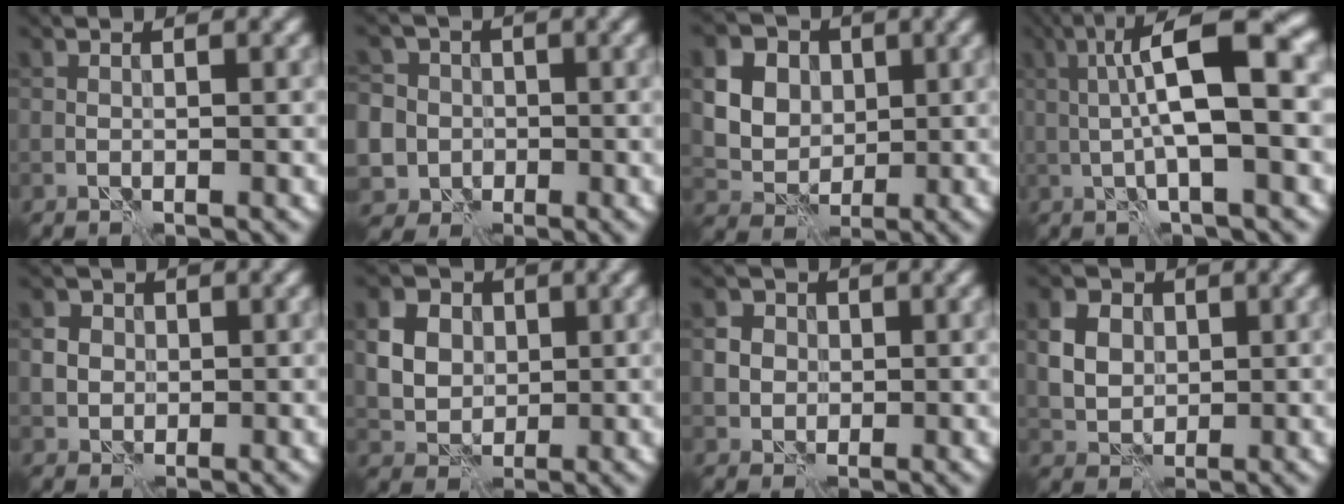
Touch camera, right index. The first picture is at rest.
{"total": 8.9, "force": [-1.3, 8.5, 2.5], "torque": [-0.056, 0.010, -0.057]}
{"total": 13.0, "force": [4.5, 10.7, 5.9], "torque": [-0.131, 0.022, 0.076]}
{"total": 8.9, "force": [1.0, 2.0, 8.6], "torque": [-0.138, 0.018, 0.011]}
{"total": 4.0, "force": [0.9, 3.6, 1.5], "torque": [-0.018, 0.017, 0.006]}
{"total": 8.6, "force": [2.6, 7.1, 4.2], "torque": [-0.078, 0.028, 0.037]}
{"total": 5.2, "force": [1.1, 4.7, 1.9], "torque": [-0.030, 0.025, 0.008]}
{"total": 5.6, "force": [1.5, 4.5, 3.0], "torque": [-0.070, 0.014, 0.021]}